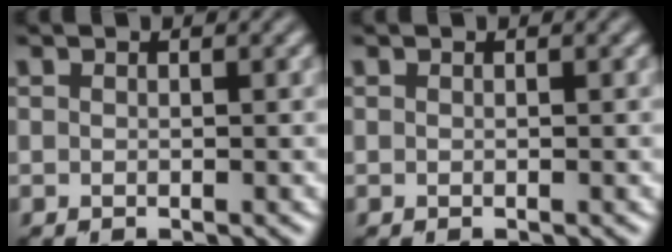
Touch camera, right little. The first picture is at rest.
{"total": 0.0}